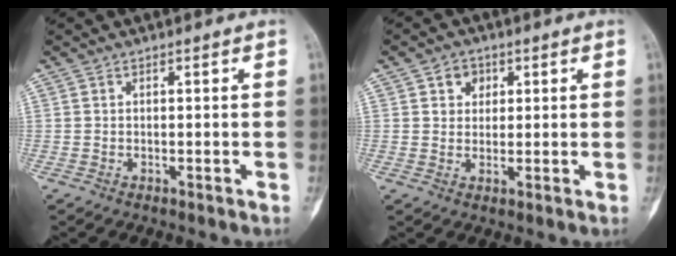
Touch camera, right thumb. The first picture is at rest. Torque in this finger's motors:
{"motor_torque": [-0.43, 0.82, -0.07, 0.02, 0.05]}